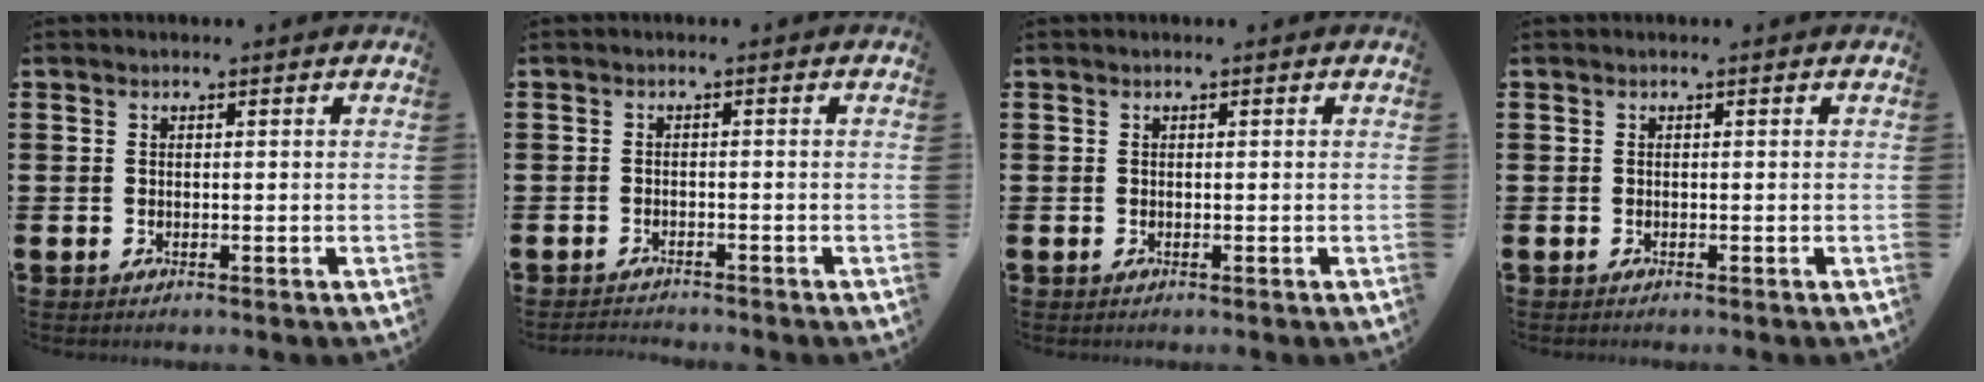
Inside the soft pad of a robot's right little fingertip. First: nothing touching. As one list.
[{"total": 1.2, "force": [-1.2, 0.0, -0.1], "torque": [-0.002, 0.001, -0.025]}, {"total": 0.0}, {"total": 0.0}]